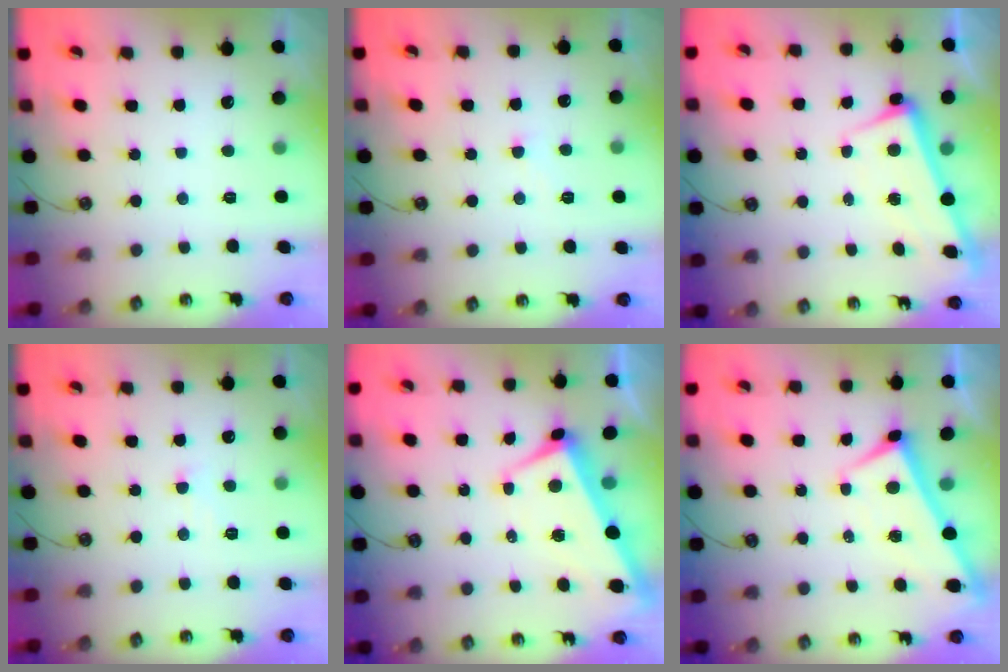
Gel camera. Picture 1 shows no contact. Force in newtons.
{"total": 2.4, "press": 2.4, "slide": 0.3}
{"total": 2.3, "press": 2.2, "slide": 0.7}
{"total": 0.8, "press": 0.6, "slide": 0.5}
{"total": 0.8, "press": 0.2, "slide": 0.8}
{"total": 1.9, "press": 1.9, "slide": 0.2}